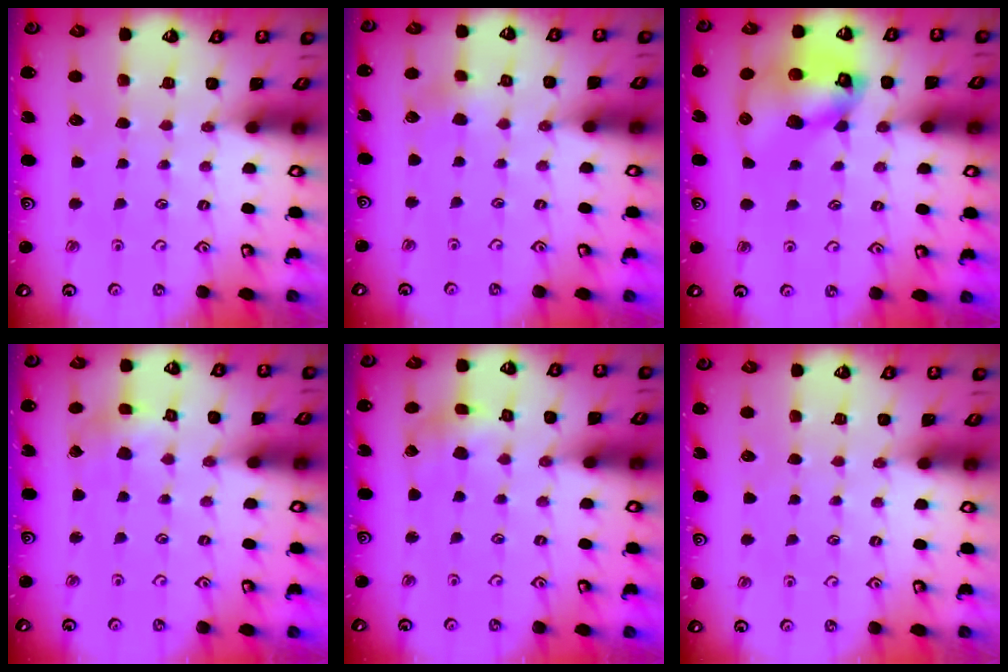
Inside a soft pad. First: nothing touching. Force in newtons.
{"total": 2.5, "press": 2.5, "slide": 0.4}
{"total": 14.0, "press": 13.9, "slide": 2.0}
{"total": 2.7, "press": 2.6, "slide": 0.3}
{"total": 2.6, "press": 2.6, "slide": 0.5}
{"total": 0.0}